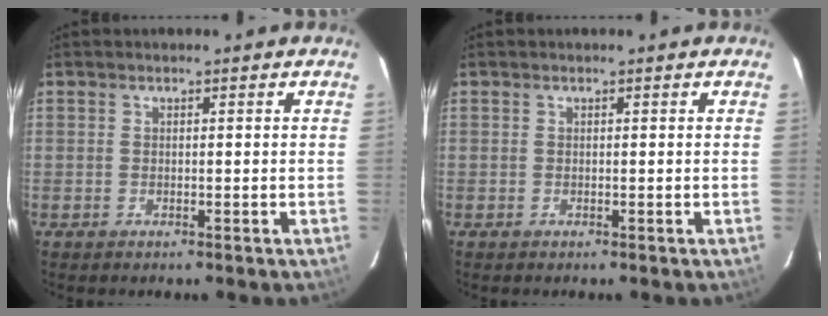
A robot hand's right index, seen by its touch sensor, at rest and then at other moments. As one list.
[{"total": 0.0}]